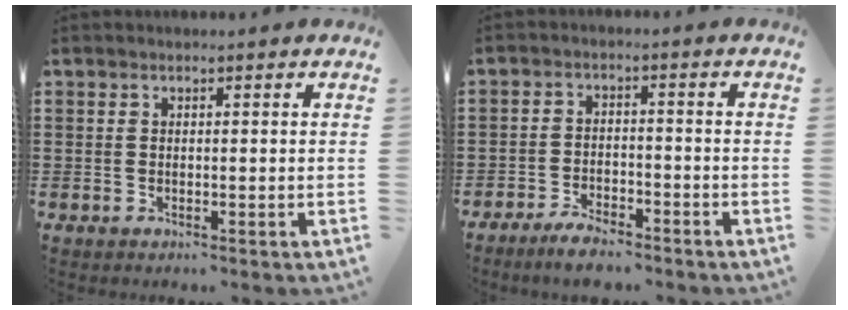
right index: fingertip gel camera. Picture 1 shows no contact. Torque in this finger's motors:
{"motor_torque": [0.05, 1.12, 0.01, -0.01]}